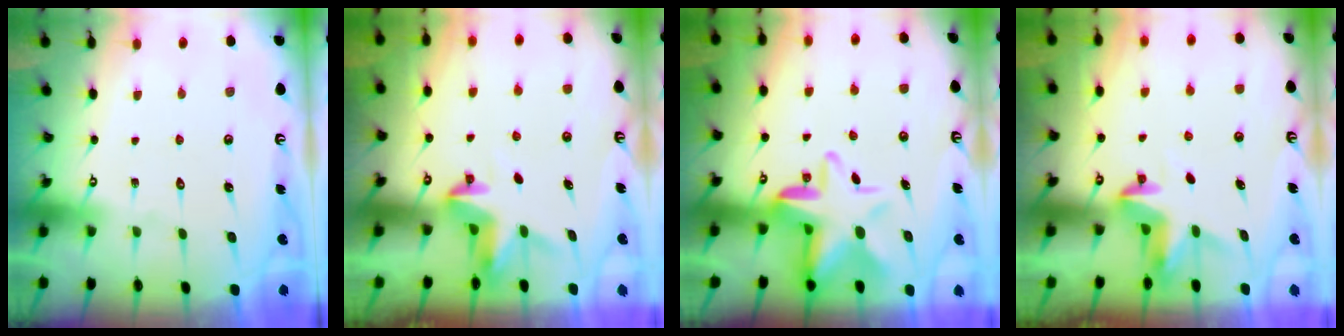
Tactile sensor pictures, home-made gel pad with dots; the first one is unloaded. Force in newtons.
{"total": 3.8, "press": 3.8, "slide": 0.3}
{"total": 10.5, "press": 10.4, "slide": 1.6}
{"total": 3.9, "press": 3.9, "slide": 0.3}